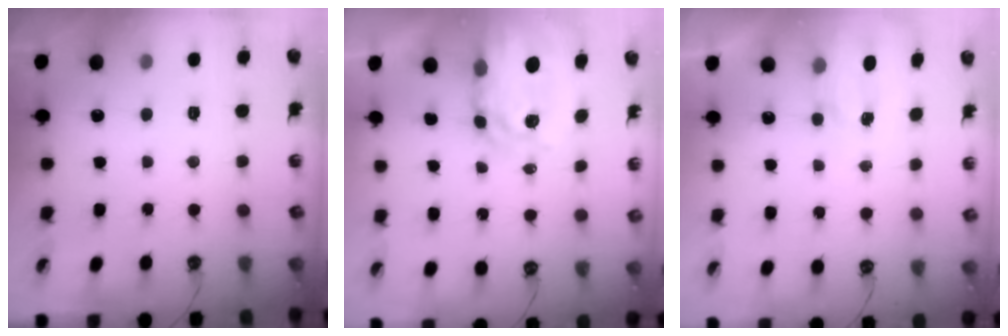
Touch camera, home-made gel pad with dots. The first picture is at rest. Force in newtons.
{"total": 9.2, "press": 9.1, "slide": 0.8}
{"total": 2.6, "press": 2.6, "slide": 0.4}